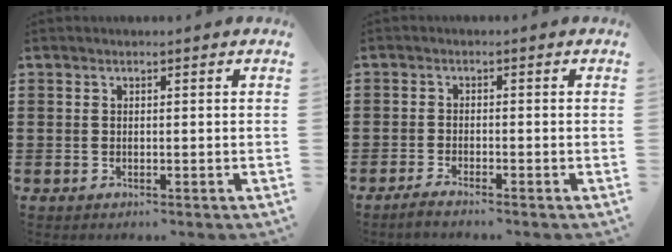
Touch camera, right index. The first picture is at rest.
{"total": 1.6, "force": [-1.5, -0.2, 0.5], "torque": [-0.010, -0.003, -0.027]}